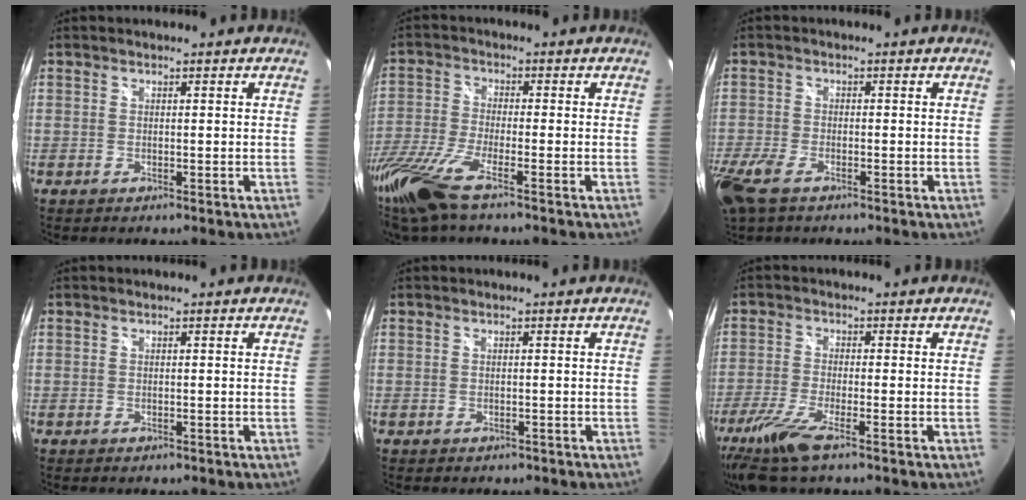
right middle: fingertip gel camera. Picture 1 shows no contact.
{"total": 12.8, "force": [-9.1, 1.8, 8.8], "torque": [-0.206, -0.043, -0.180]}
{"total": 8.7, "force": [-5.5, 3.8, 5.6], "torque": [-0.148, -0.028, -0.110]}
{"total": 0.6, "force": [-0.5, 0.3, 0.1], "torque": [-0.004, -0.002, -0.008]}
{"total": 1.2, "force": [-0.7, 0.9, 0.2], "torque": [-0.006, -0.002, -0.009]}
{"total": 9.0, "force": [-6.2, 0.8, 6.5], "torque": [-0.152, -0.036, -0.120]}